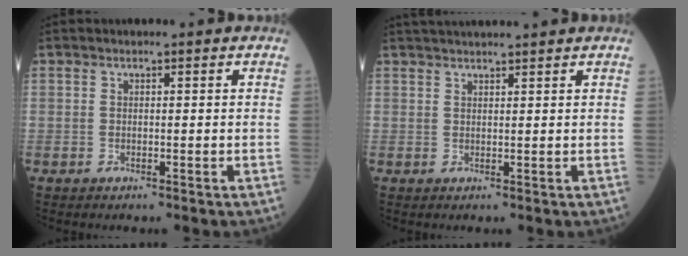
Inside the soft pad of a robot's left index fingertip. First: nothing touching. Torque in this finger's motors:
{"motor_torque": [-0.04, -0.48, 0.13, 0.07]}